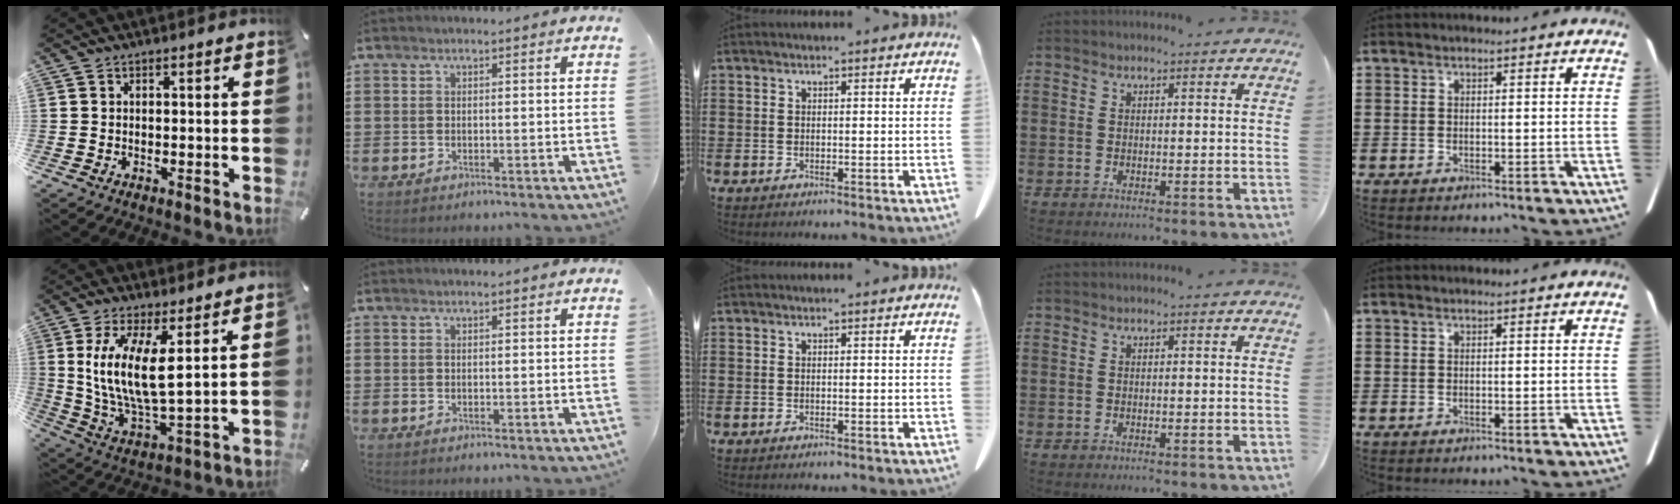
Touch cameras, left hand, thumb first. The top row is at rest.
{"thumb": {"total": 12.7, "force": [4.5, 4.1, 11.2], "torque": [-0.252, -0.024, 0.077]}}